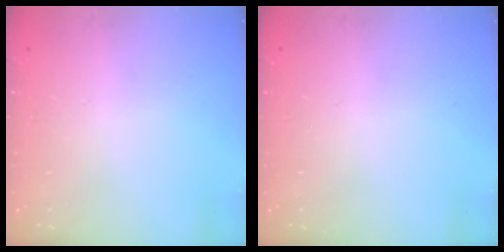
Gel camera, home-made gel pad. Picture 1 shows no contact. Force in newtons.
{"total": 0.0}